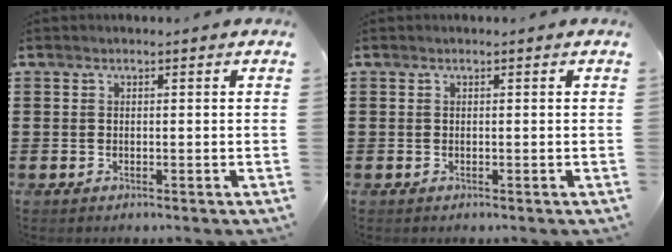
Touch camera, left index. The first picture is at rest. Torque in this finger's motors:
{"motor_torque": [0.00, 0.00, 0.00, -0.01]}